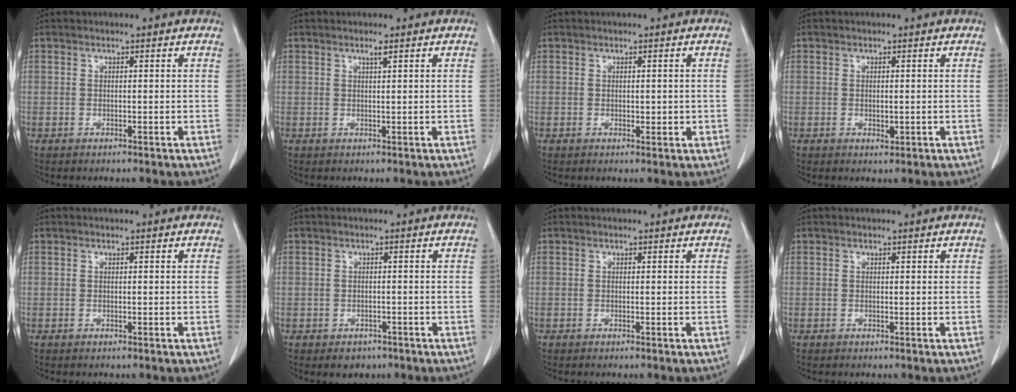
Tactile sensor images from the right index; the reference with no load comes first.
{"total": 0.9, "force": [0.6, -0.1, 0.7], "torque": [-0.015, -0.001, 0.012]}
{"total": 1.3, "force": [0.1, 0.8, 1.0], "torque": [-0.009, 0.001, 0.006]}
{"total": 1.0, "force": [-0.1, 0.5, 0.9], "torque": [-0.013, -0.001, 0.003]}
{"total": 0.0}
{"total": 2.7, "force": [-1.6, 2.0, 0.7], "torque": [-0.004, 0.005, -0.015]}
{"total": 0.0}
{"total": 0.0}